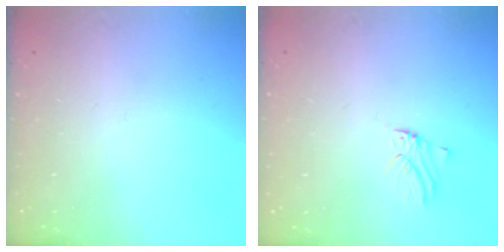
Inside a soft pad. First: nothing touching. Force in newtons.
{"total": 0.0}